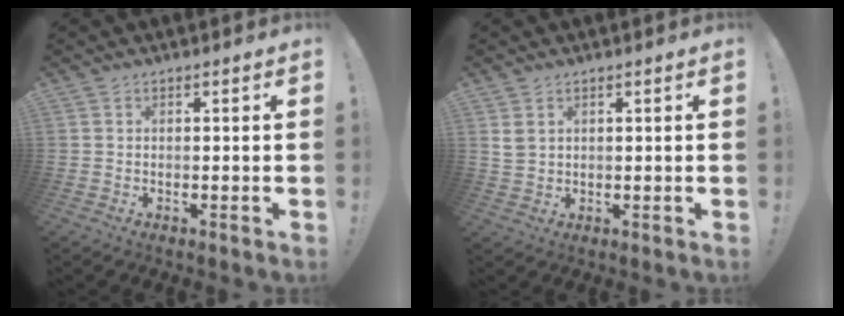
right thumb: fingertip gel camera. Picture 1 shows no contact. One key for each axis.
{"total": 3.0, "fx": 1.5, "fy": 2.0, "fz": 1.6, "tx": -0.025, "ty": -0.003, "tz": 0.030}